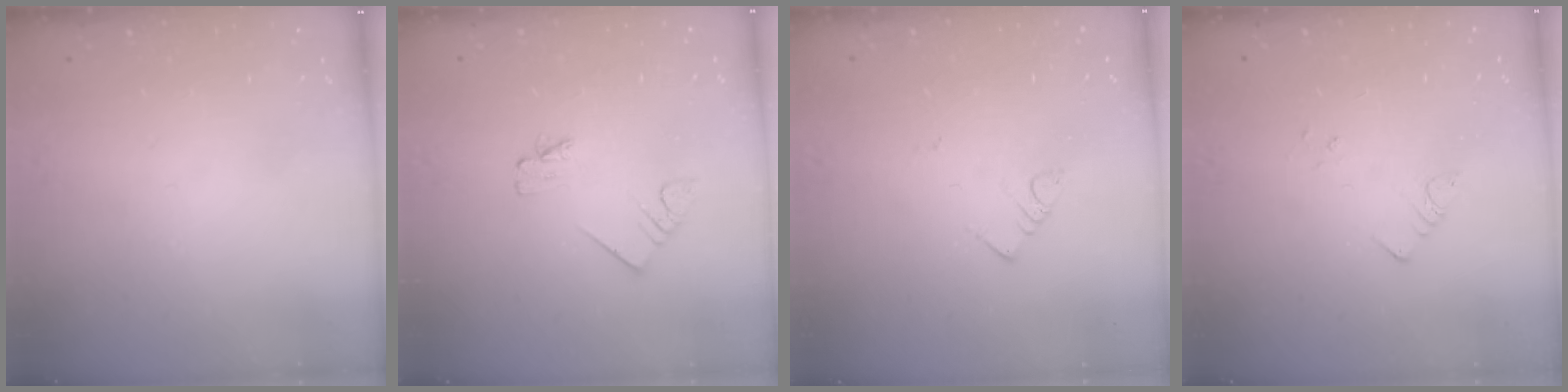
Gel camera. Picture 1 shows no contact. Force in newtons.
{"total": 1.9, "press": 1.9, "slide": 0.1}
{"total": 2.7, "press": 2.6, "slide": 0.5}
{"total": 5.3, "press": 5.2, "slide": 0.6}